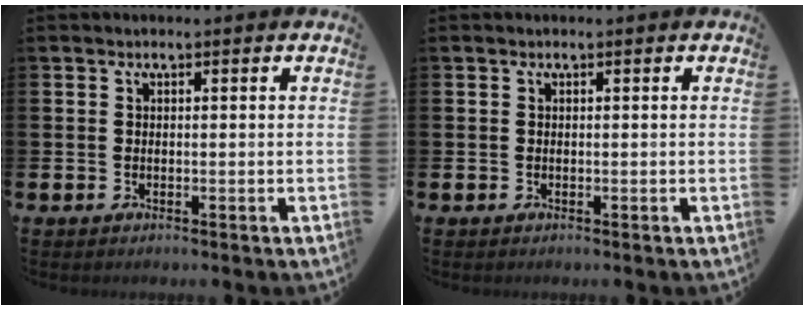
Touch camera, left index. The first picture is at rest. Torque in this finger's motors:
{"motor_torque": [-0.01, 0.01, 0.00, 0.00]}